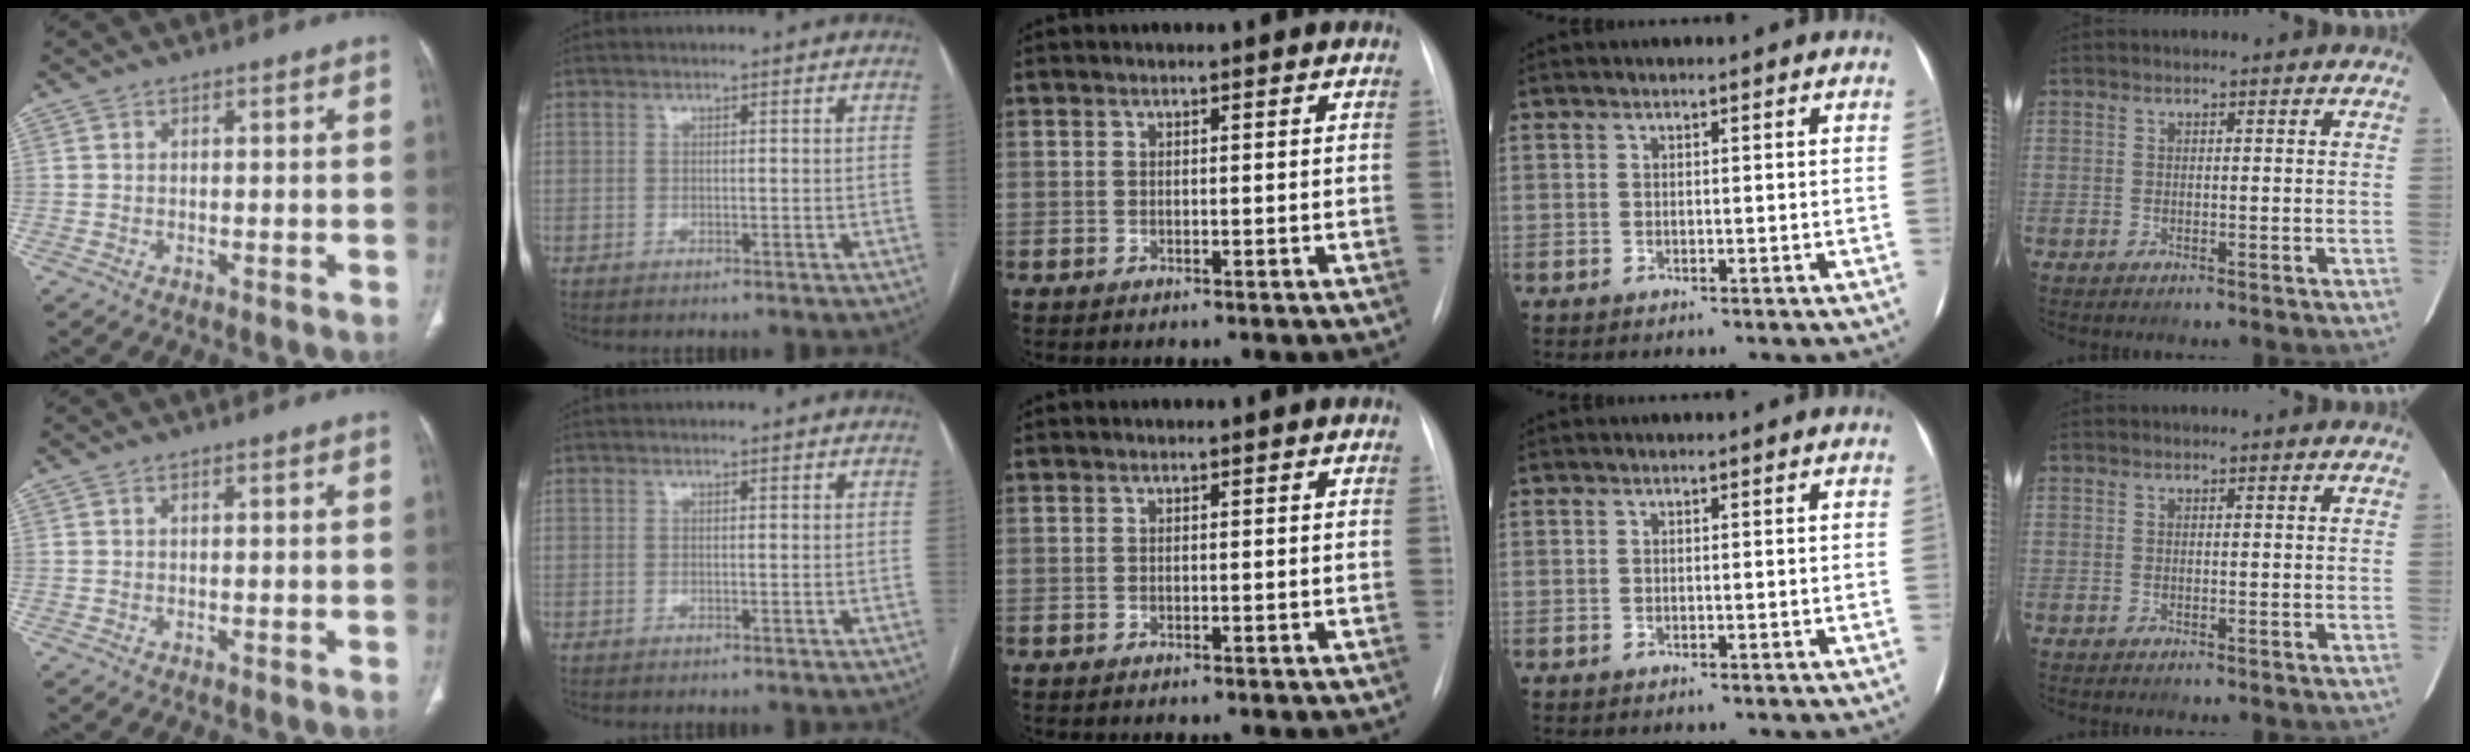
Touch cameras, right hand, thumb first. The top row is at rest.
{}